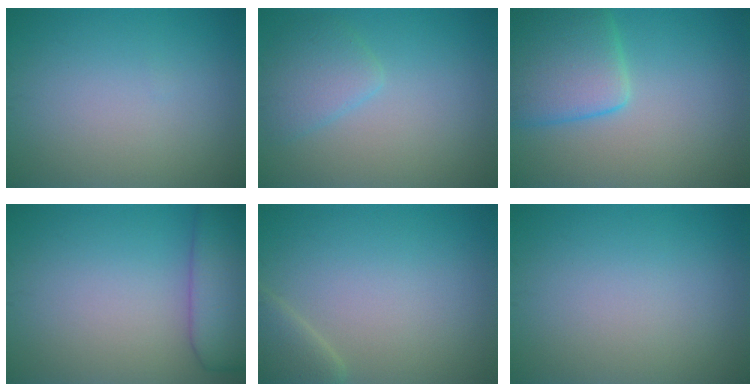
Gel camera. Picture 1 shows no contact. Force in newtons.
{"total": 2.6, "press": 2.6, "slide": 0.2}
{"total": 6.2, "press": 6.1, "slide": 0.4}
{"total": 6.2, "press": 6.1, "slide": 0.6}
{"total": 2.5, "press": 2.5, "slide": 0.2}
{"total": 0.0}